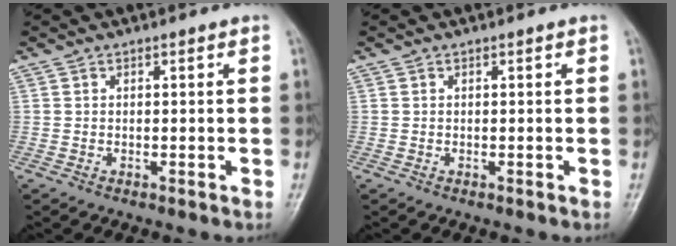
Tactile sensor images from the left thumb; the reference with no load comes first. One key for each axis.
{"total": 0.0}